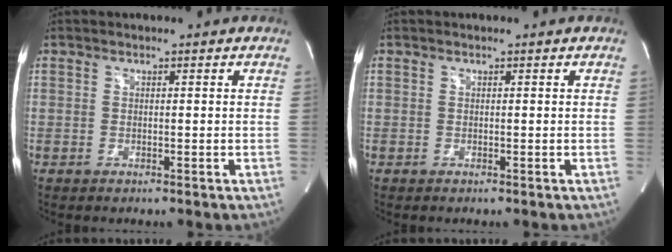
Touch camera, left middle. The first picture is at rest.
{"total": 0.0}